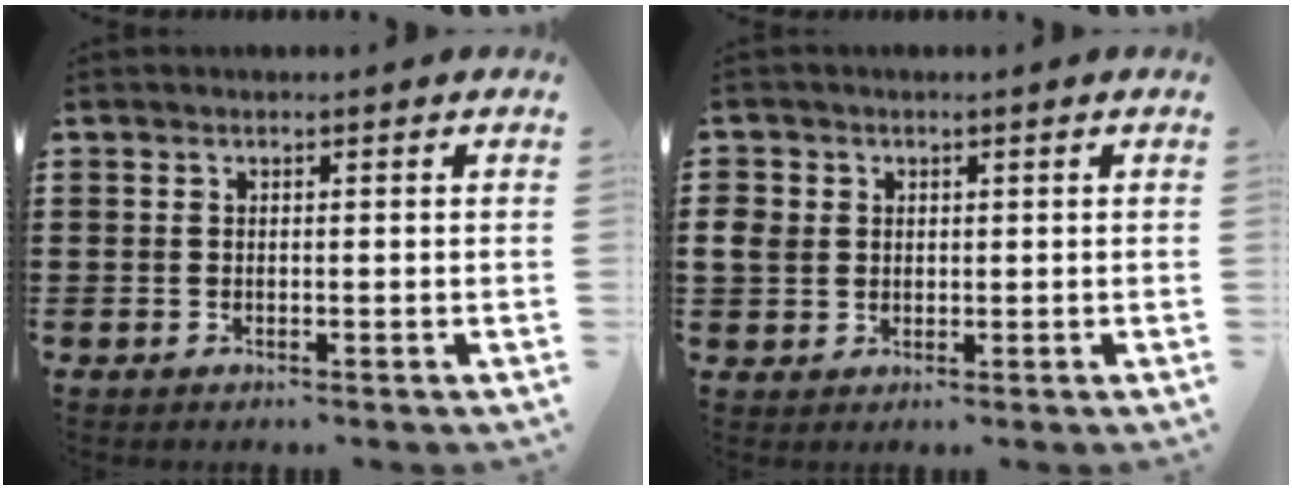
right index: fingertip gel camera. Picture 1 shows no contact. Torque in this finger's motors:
{"motor_torque": [0.79, 0.32, 0.05, 0.05]}